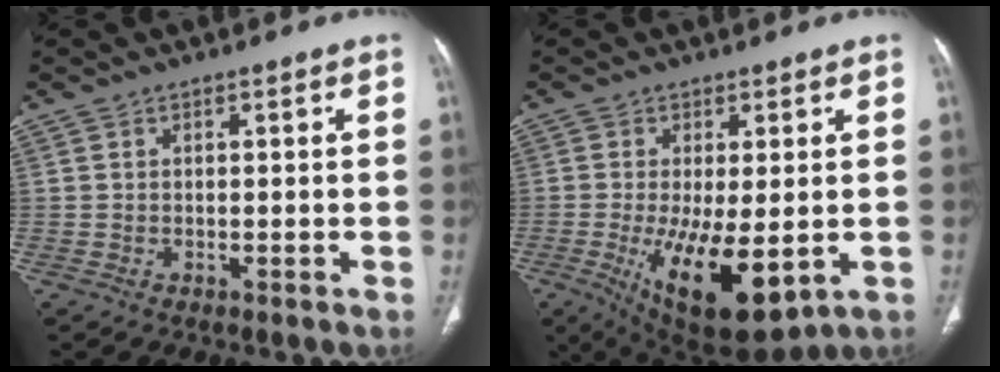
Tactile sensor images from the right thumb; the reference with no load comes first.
{"total": 14.7, "force": [-3.6, 5.5, 13.1], "torque": [-0.224, -0.028, -0.037]}